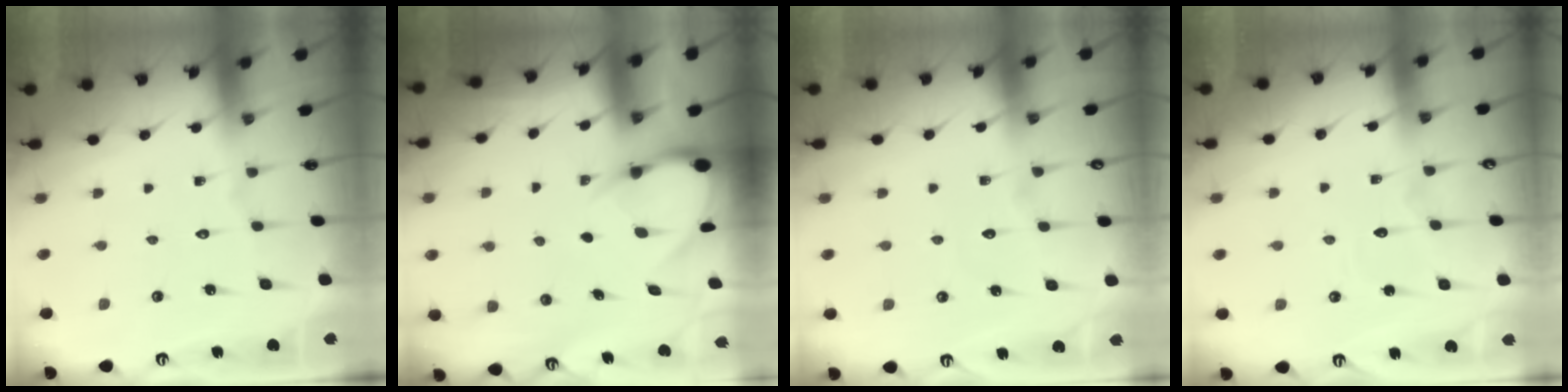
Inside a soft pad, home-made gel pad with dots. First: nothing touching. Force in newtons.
{"total": 3.9, "press": 3.9, "slide": 0.2}
{"total": 2.0, "press": 2.0, "slide": 0.2}
{"total": 6.2, "press": 6.2, "slide": 0.3}